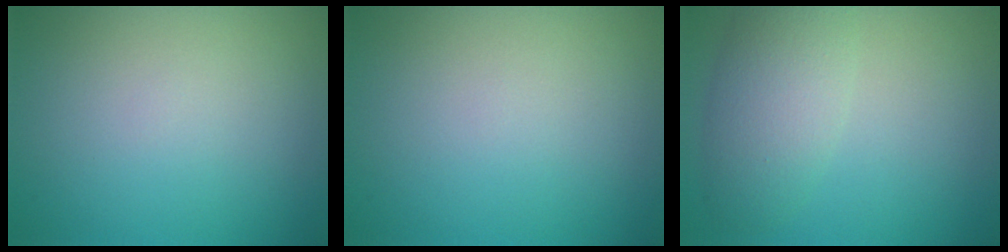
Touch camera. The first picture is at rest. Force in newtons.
{"total": 0.0}
{"total": 4.6, "press": 4.6, "slide": 0.2}